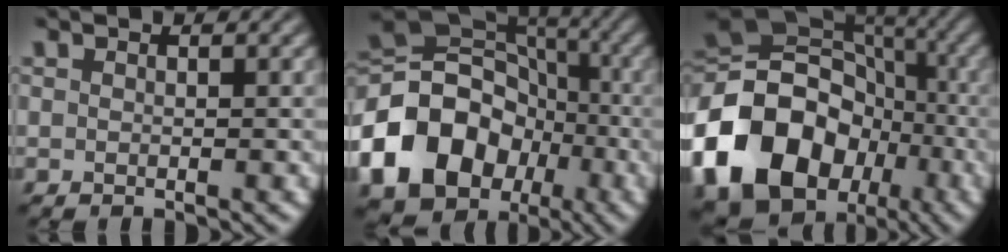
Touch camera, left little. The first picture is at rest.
{"total": 17.4, "force": [-6.6, 13.9, 8.1], "torque": [-0.173, -0.008, -0.135]}
{"total": 18.9, "force": [-7.1, 14.9, 9.2], "torque": [-0.207, 0.001, -0.136]}